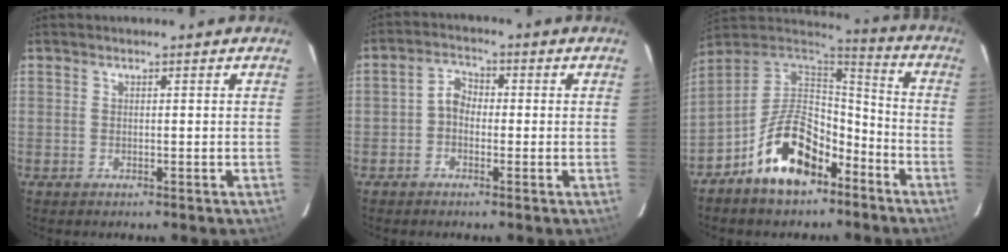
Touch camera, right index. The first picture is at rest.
{"total": 3.0, "force": [-1.0, 2.2, 1.7], "torque": [-0.033, 0.012, -0.024]}
{"total": 15.6, "force": [-8.8, 8.4, 9.9], "torque": [-0.190, 0.029, -0.138]}